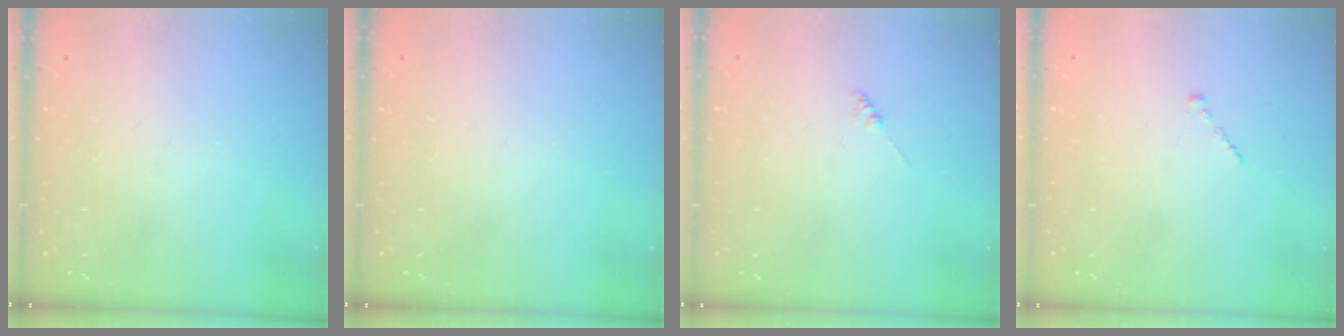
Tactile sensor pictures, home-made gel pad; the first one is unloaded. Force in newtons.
{"total": 0.0}
{"total": 0.0}
{"total": 0.0}